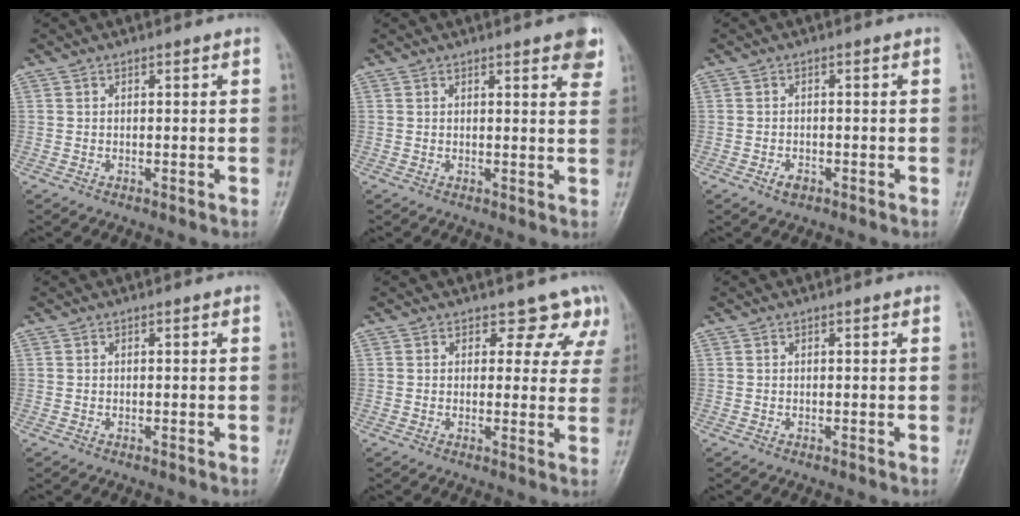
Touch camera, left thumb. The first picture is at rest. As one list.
[{"total": 6.3, "force": [4.0, 1.6, 4.7], "torque": [-0.040, -0.011, 0.042]}, {"total": 2.0, "force": [-1.0, 1.2, 1.1], "torque": [-0.018, 0.003, -0.015]}, {"total": 0.0}, {"total": 6.5, "force": [5.1, 3.9, 1.0], "torque": [0.034, -0.025, 0.039]}, {"total": 0.0}]